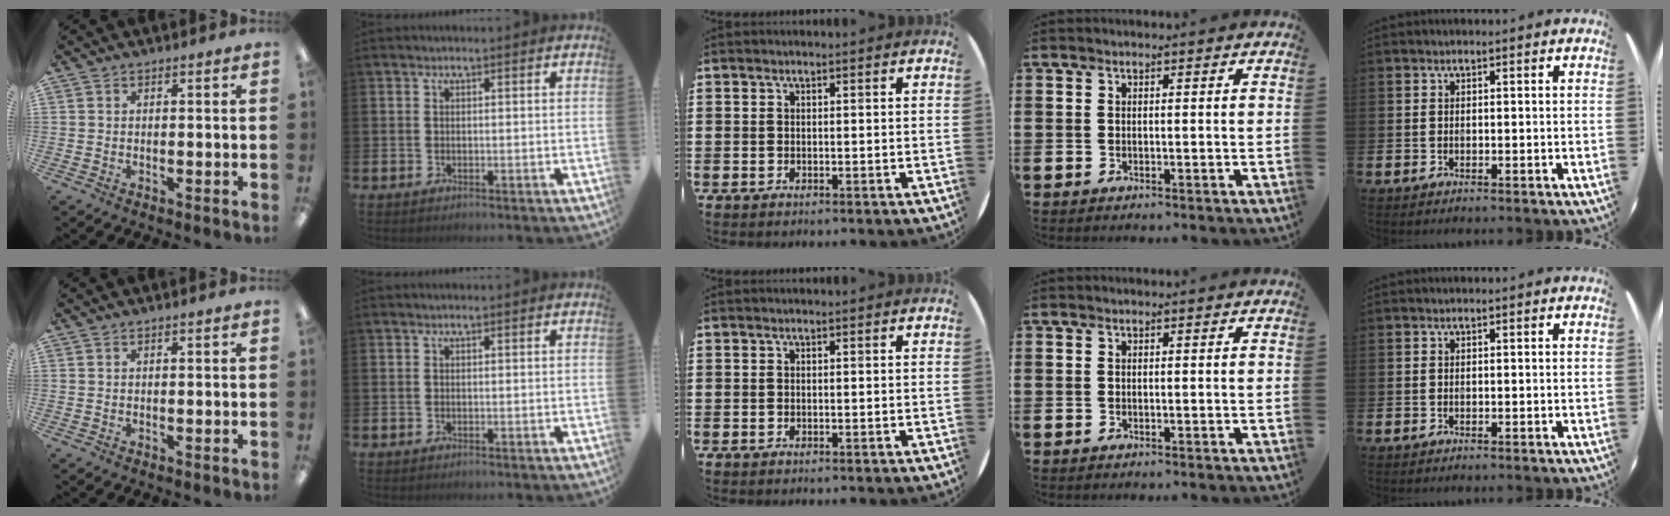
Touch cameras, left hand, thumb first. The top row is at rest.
{}